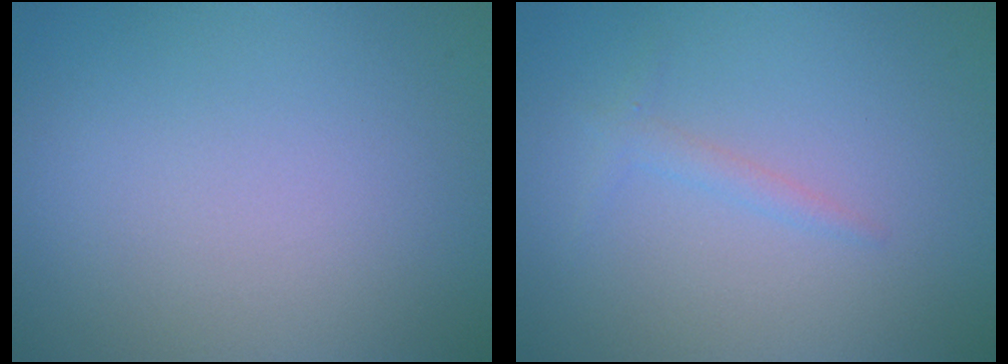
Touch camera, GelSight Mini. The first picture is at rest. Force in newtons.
{"total": 1.0, "press": 1.0, "slide": 0.1}